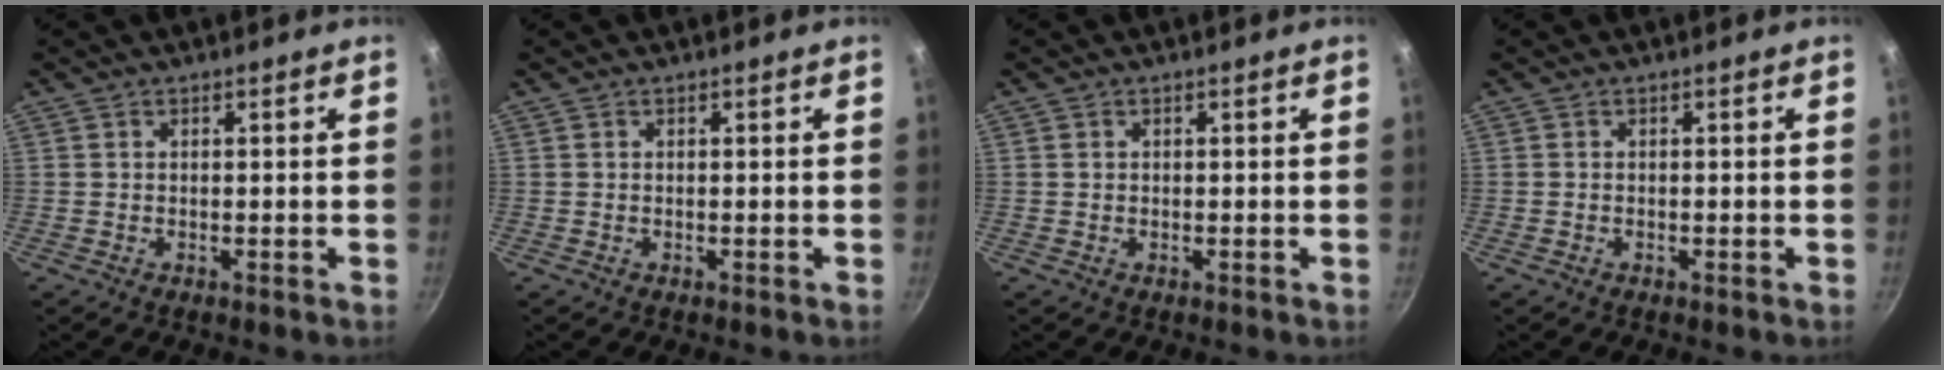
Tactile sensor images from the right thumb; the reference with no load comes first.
{"total": 0.0}
{"total": 0.5, "force": [0.2, 0.4, 0.1], "torque": [-0.001, 0.002, 0.003]}
{"total": 0.0}